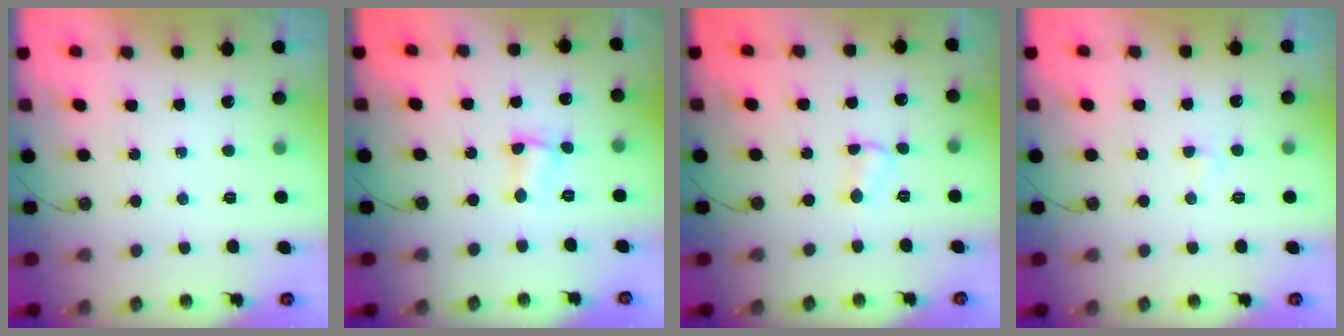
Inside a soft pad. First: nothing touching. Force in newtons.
{"total": 2.1, "press": 2.0, "slide": 0.5}
{"total": 2.9, "press": 2.9, "slide": 0.5}
{"total": 2.1, "press": 2.1, "slide": 0.3}